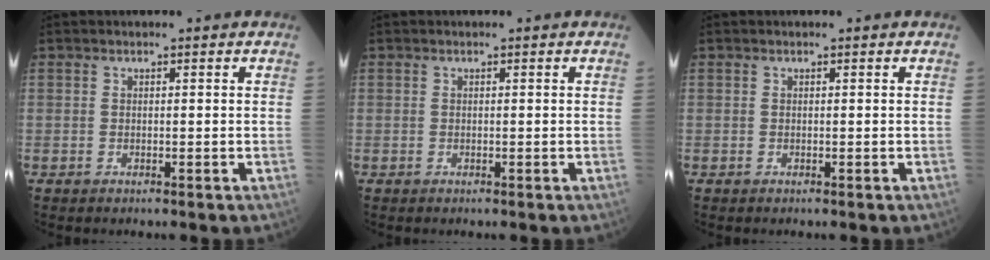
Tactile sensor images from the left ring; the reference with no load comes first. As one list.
[{"total": 0.0}, {"total": 0.0}]